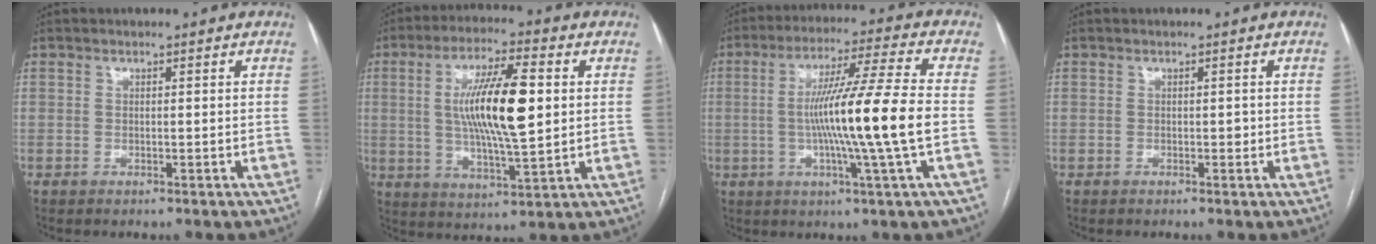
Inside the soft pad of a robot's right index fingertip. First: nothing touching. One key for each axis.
{"total": 13.9, "fx": 1.8, "fy": 2.4, "fz": 13.6, "tx": -0.247, "ty": 0.006, "tz": 0.030}
{"total": 14.7, "fx": -1.6, "fy": -1.9, "fz": 14.5, "tx": -0.250, "ty": -0.005, "tz": -0.033}
{"total": 0.7, "fx": -0.1, "fy": 0.5, "fz": 0.6, "tx": -0.005, "ty": 0.001, "tz": -0.002}